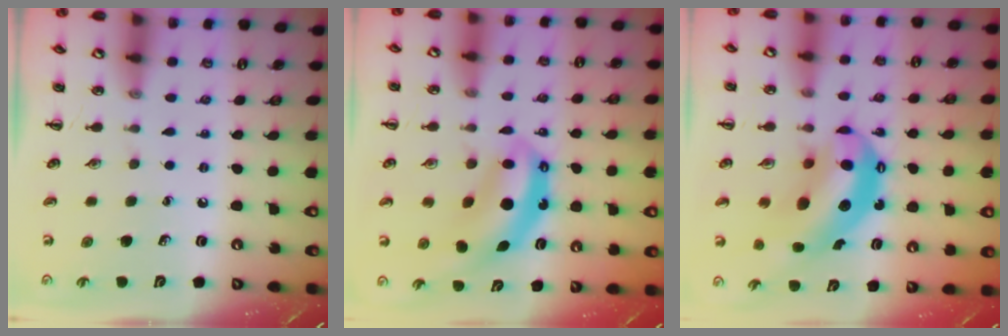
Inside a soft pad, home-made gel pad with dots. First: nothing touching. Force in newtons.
{"total": 7.1, "press": 7.0, "slide": 1.5}
{"total": 13.7, "press": 13.1, "slide": 3.9}